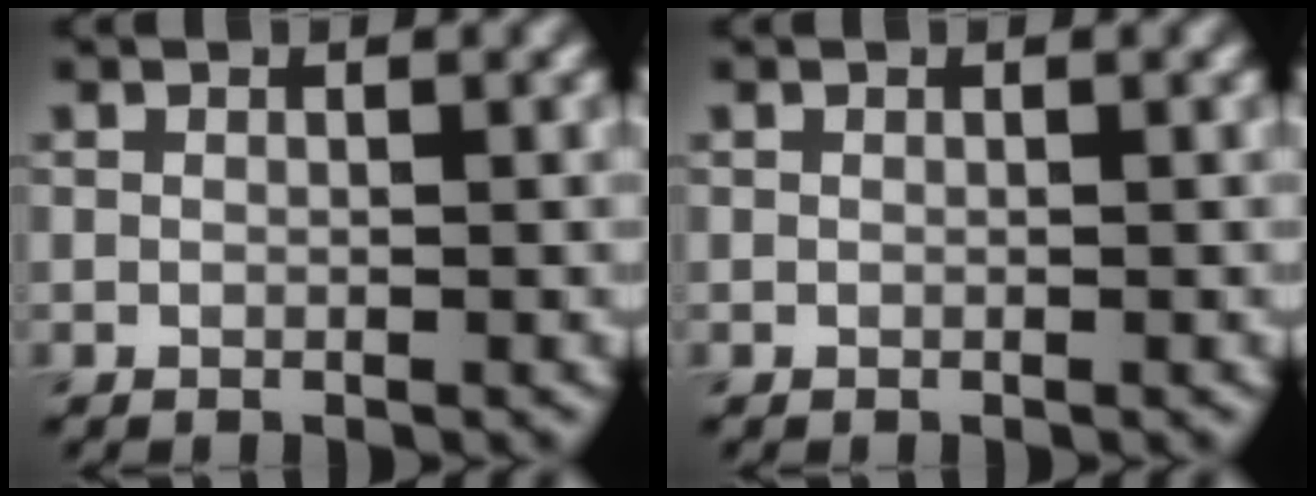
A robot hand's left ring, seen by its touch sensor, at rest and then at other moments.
{"total": 0.0}